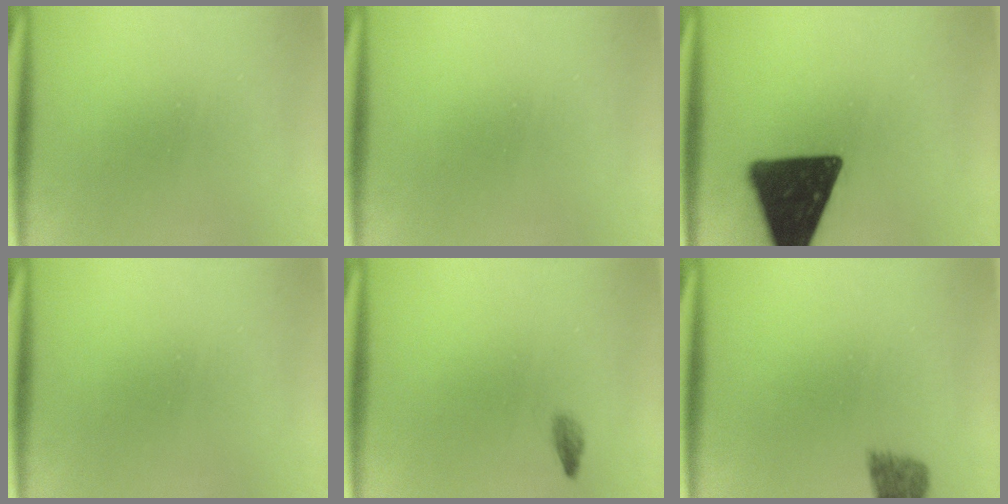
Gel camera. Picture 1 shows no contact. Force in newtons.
{"total": 0.0}
{"total": 17.1}
{"total": 0.0}
{"total": 0.9}
{"total": 1.9}